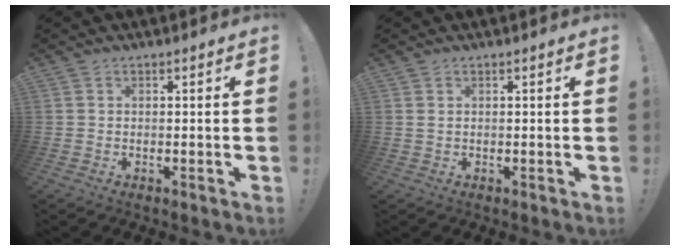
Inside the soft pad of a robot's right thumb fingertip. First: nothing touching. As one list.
[{"total": 0.7, "force": [0.4, 0.3, 0.5], "torque": [-0.008, 0.000, 0.006]}]